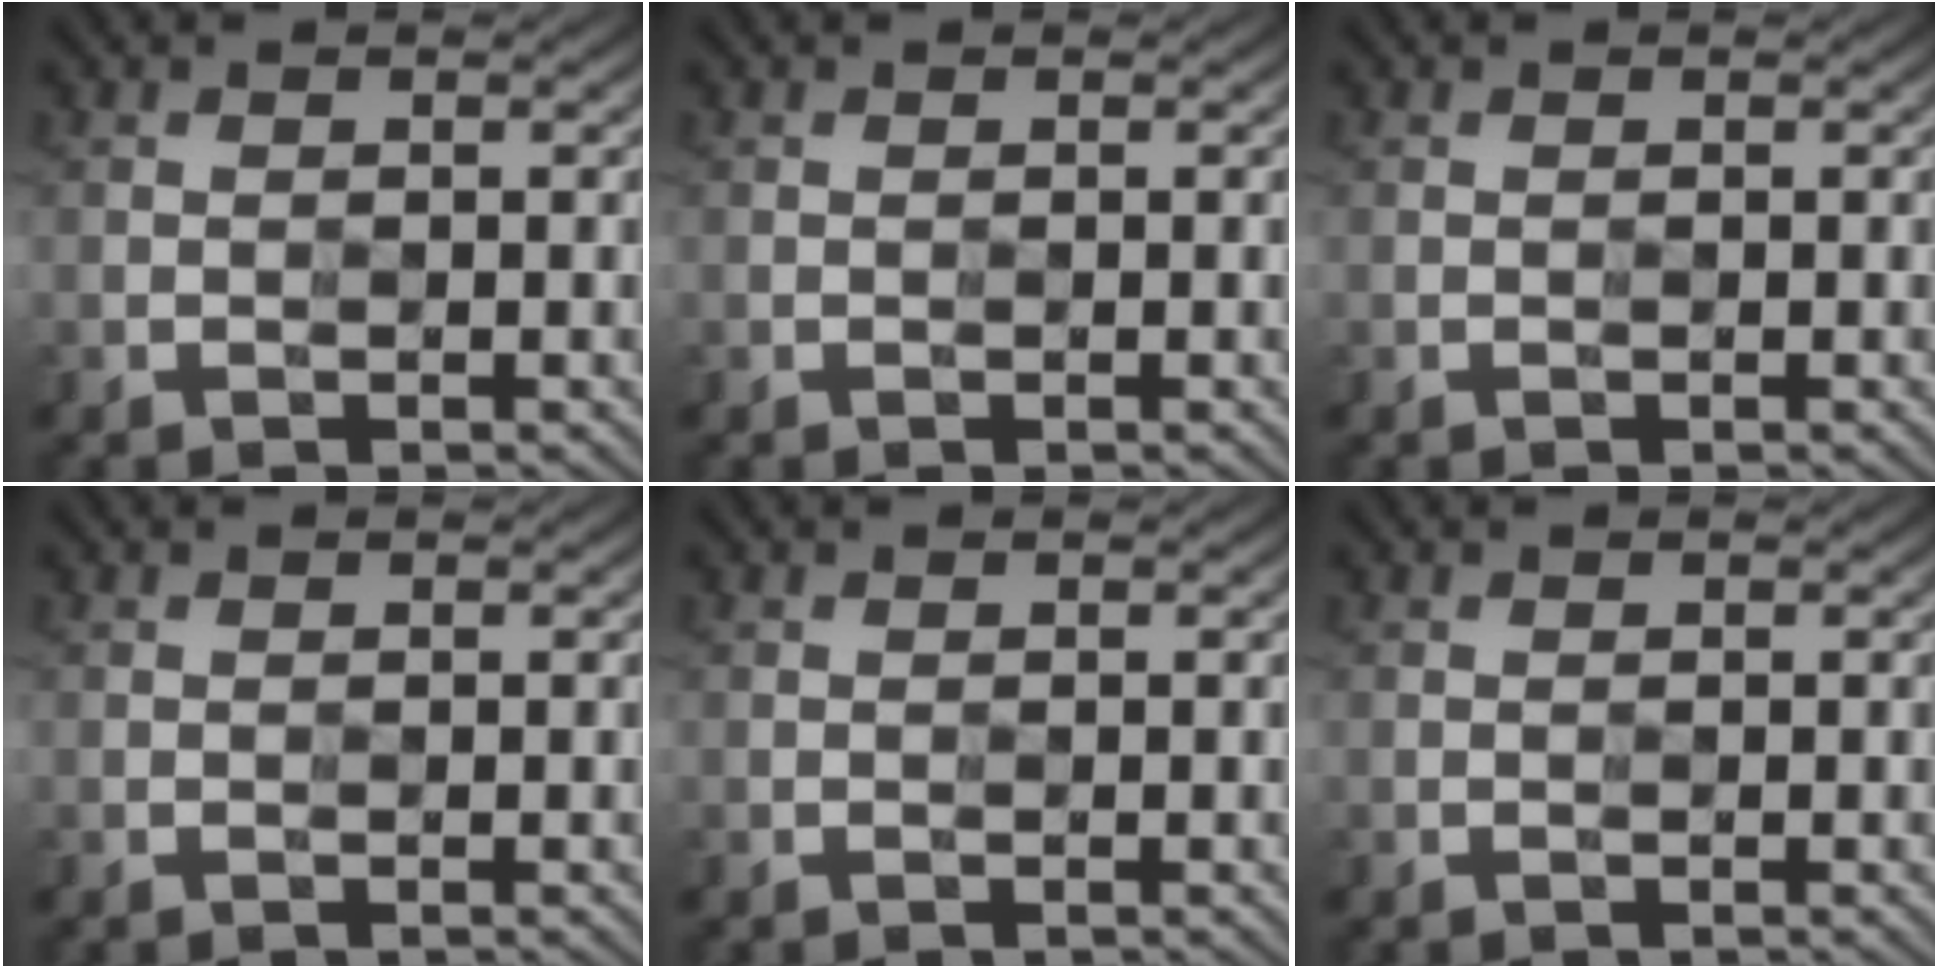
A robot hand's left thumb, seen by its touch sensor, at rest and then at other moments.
{"total": 0.0}
{"total": 0.0}
{"total": 0.0}
{"total": 0.0}
{"total": 0.0}